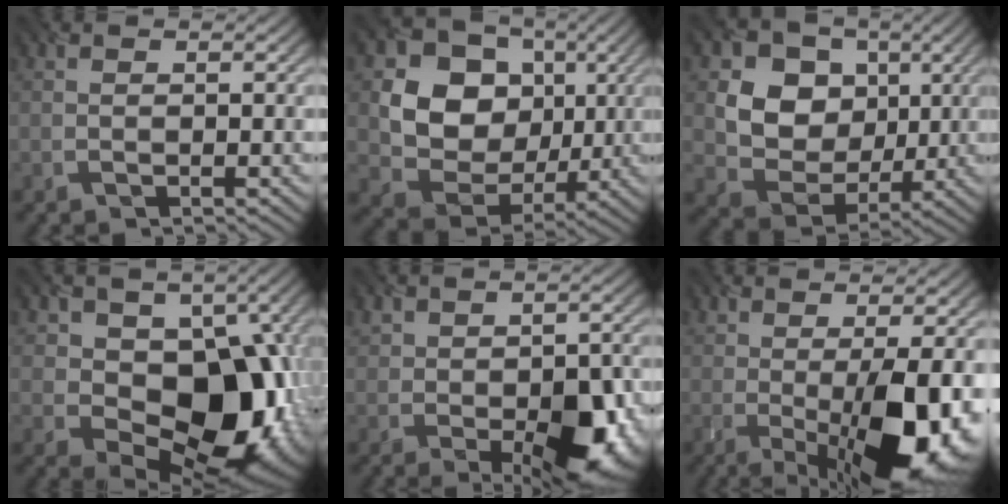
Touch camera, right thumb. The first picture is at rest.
{"total": 12.0, "force": [2.3, 10.3, 5.7], "torque": [-0.133, -0.002, 0.033]}
{"total": 10.5, "force": [2.8, 8.9, 4.7], "torque": [-0.127, 0.003, 0.053]}
{"total": 15.1, "force": [-0.4, 10.8, 10.5], "torque": [-0.130, -0.026, 0.003]}
{"total": 10.3, "force": [-2.4, 6.1, 7.9], "torque": [-0.113, -0.026, -0.018]}
{"total": 12.9, "force": [-2.6, 4.3, 11.9], "torque": [-0.178, -0.009, -0.027]}